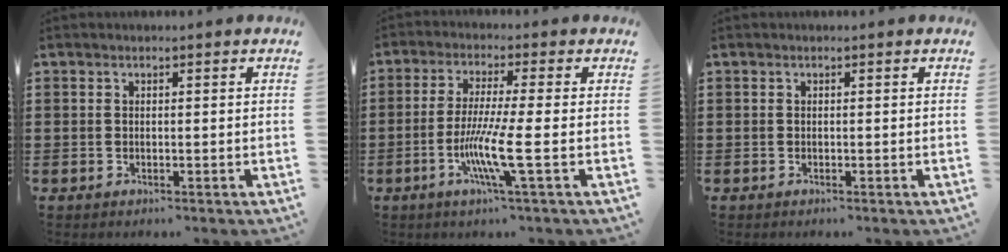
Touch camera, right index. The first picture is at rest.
{"total": 8.5, "force": [-2.5, -0.2, 8.1], "torque": [-0.164, -0.025, -0.052]}
{"total": 0.0}